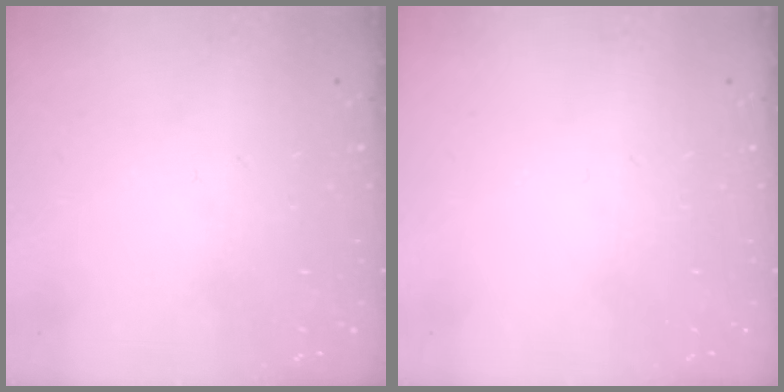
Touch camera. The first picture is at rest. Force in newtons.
{"total": 0.0}